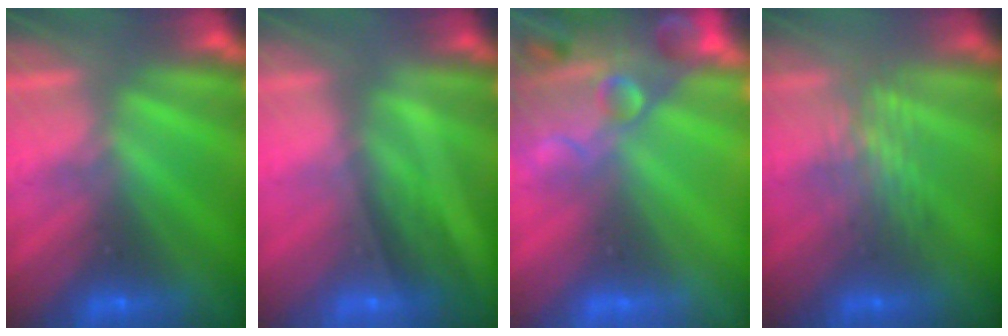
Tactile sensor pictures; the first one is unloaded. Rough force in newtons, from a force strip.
{"total": 2.1}
{"total": 7.6}
{"total": 2.7}